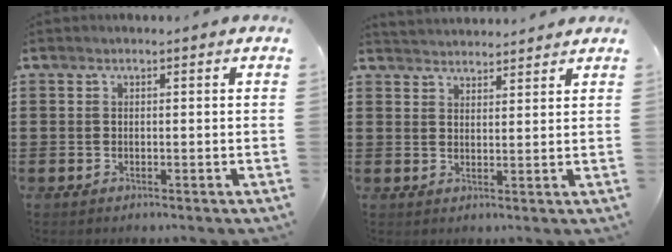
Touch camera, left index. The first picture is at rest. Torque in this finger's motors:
{"motor_torque": [0.14, -0.14, 0.07, 0.04]}